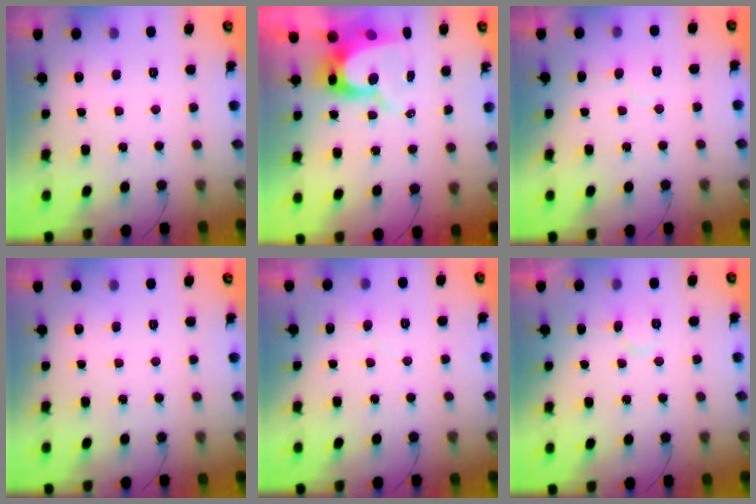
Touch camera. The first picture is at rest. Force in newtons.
{"total": 9.8, "press": 9.8, "slide": 0.7}
{"total": 5.6, "press": 5.6, "slide": 0.5}
{"total": 0.0}
{"total": 3.6, "press": 3.6, "slide": 0.2}
{"total": 6.1, "press": 6.1, "slide": 0.5}